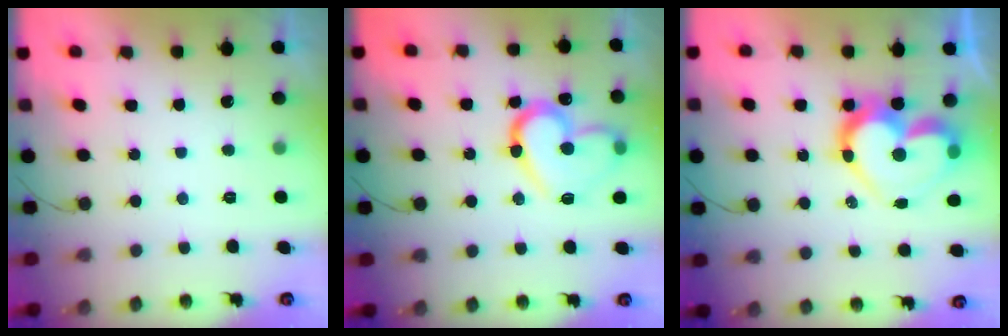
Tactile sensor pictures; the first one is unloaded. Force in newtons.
{"total": 16.5, "press": 16.4, "slide": 1.6}
{"total": 17.7, "press": 17.7, "slide": 1.6}